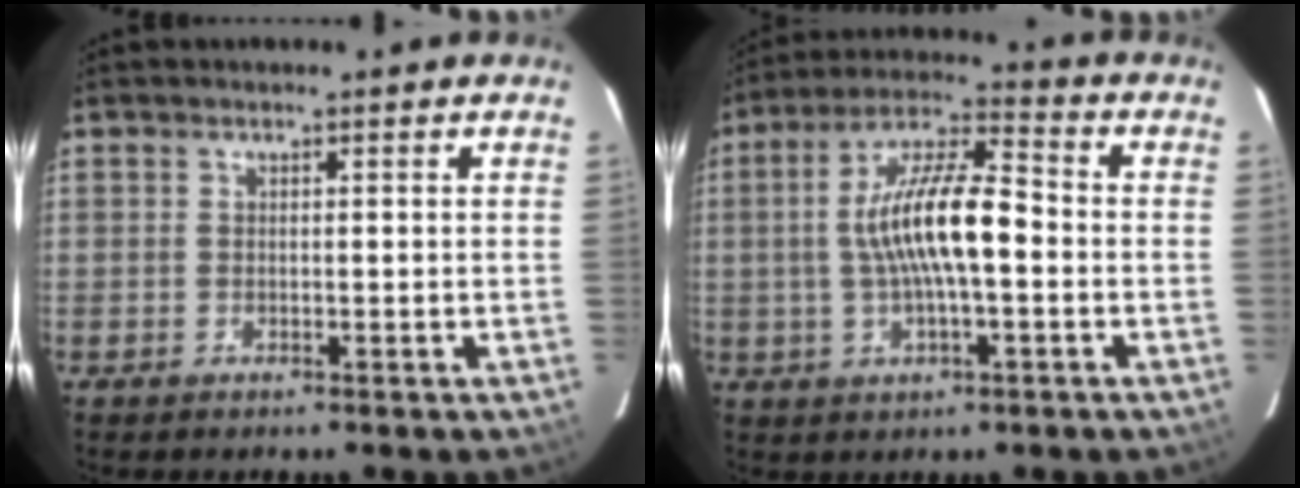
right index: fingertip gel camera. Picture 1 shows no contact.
{"total": 13.1, "force": [-1.0, 3.6, 12.5], "torque": [-0.234, 0.015, -0.021]}